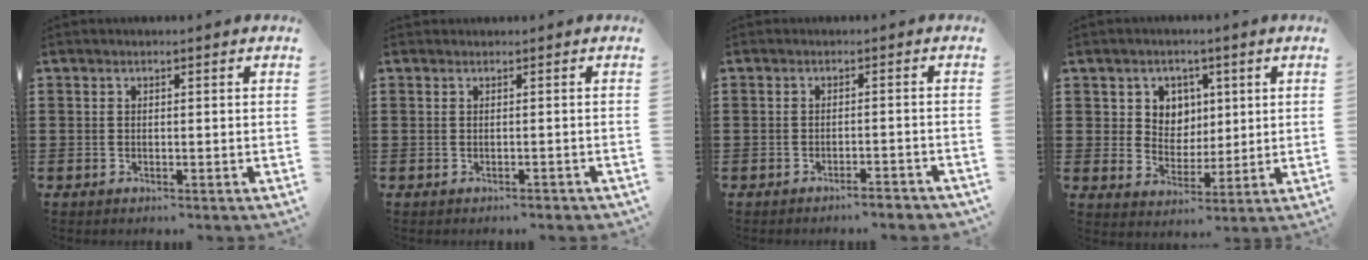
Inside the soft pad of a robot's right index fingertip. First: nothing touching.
{"total": 0.0}
{"total": 2.0, "force": [-1.9, -0.1, 0.4], "torque": [-0.011, 0.000, -0.039]}
{"total": 4.8, "force": [2.1, 4.3, 0.7], "torque": [-0.031, 0.007, 0.034]}